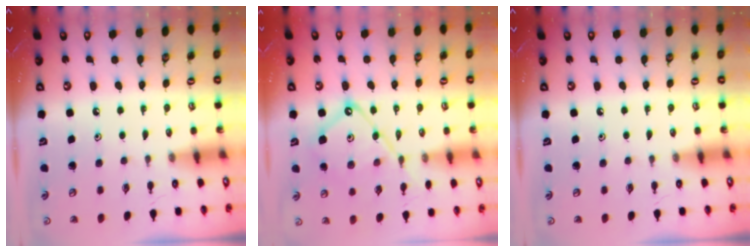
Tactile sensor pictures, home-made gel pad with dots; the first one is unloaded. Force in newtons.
{"total": 12.1, "press": 12.1, "slide": 1.2}
{"total": 0.0}